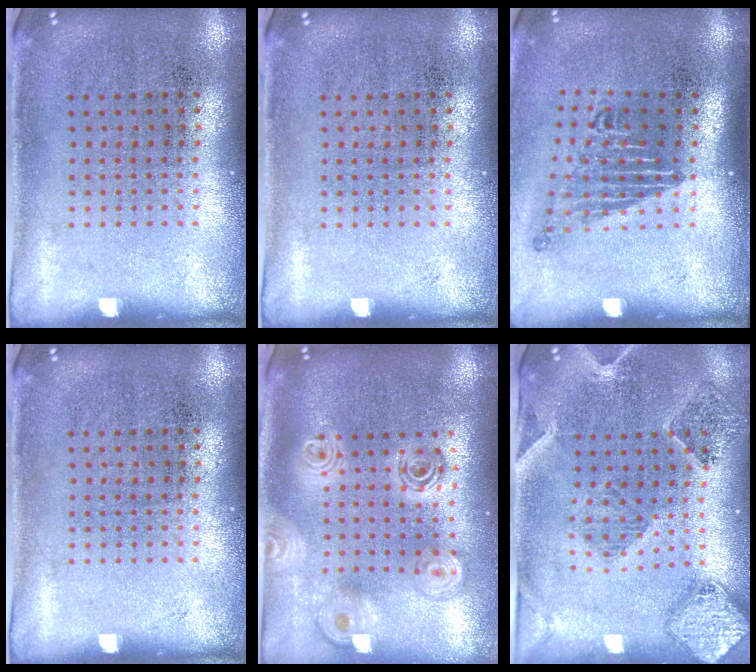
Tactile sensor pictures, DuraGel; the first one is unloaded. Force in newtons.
{"total": 0.0}
{"total": 1.7, "press": 1.2, "slide": 1.3}
{"total": 0.0}
{"total": 2.2, "press": 1.8, "slide": 1.2}
{"total": 1.6, "press": 1.6, "slide": 0.3}